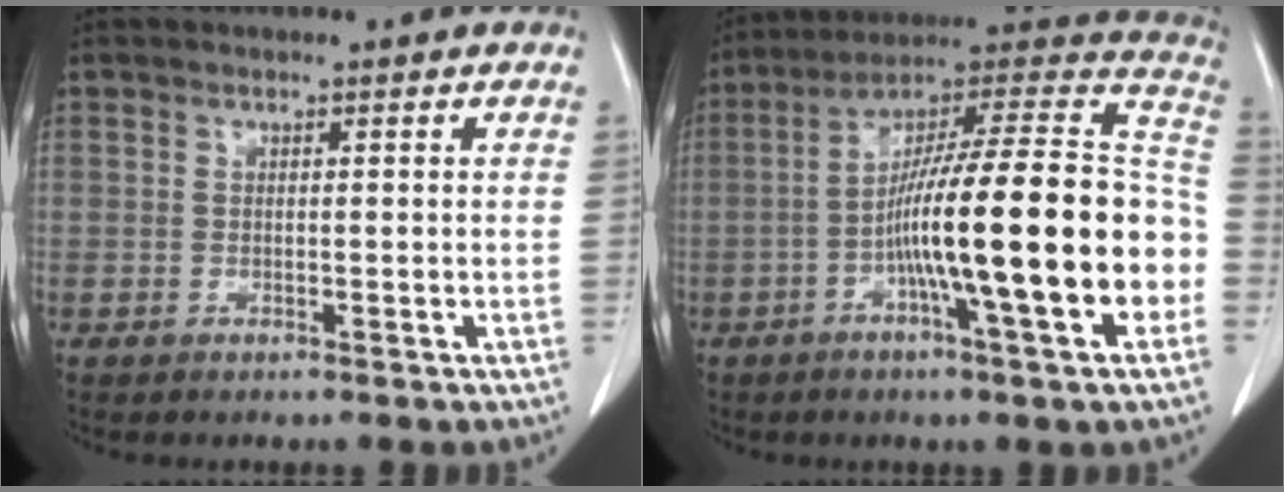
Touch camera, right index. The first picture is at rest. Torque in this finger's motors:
{"motor_torque": [1.66, -0.48, 0.86, 0.21]}